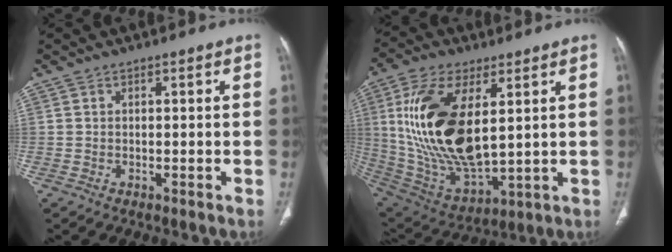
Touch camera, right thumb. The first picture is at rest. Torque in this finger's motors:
{"motor_torque": [0.21, 4.79, 2.42, 0.35, 0.63]}